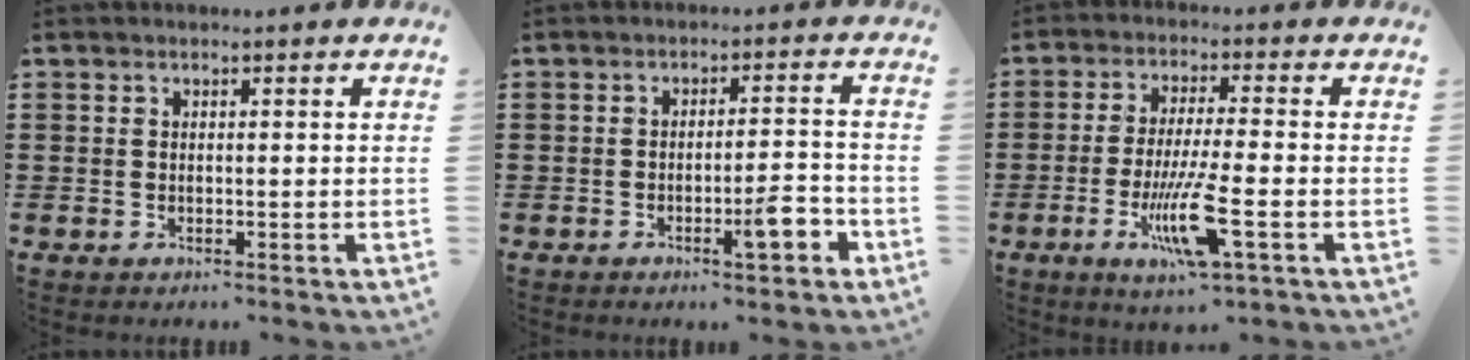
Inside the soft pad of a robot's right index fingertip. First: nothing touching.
{"total": 5.7, "force": [-2.6, 1.0, 4.9], "torque": [-0.069, -0.003, -0.044]}
{"total": 10.0, "force": [-3.7, 1.3, 9.2], "torque": [-0.187, -0.018, -0.070]}